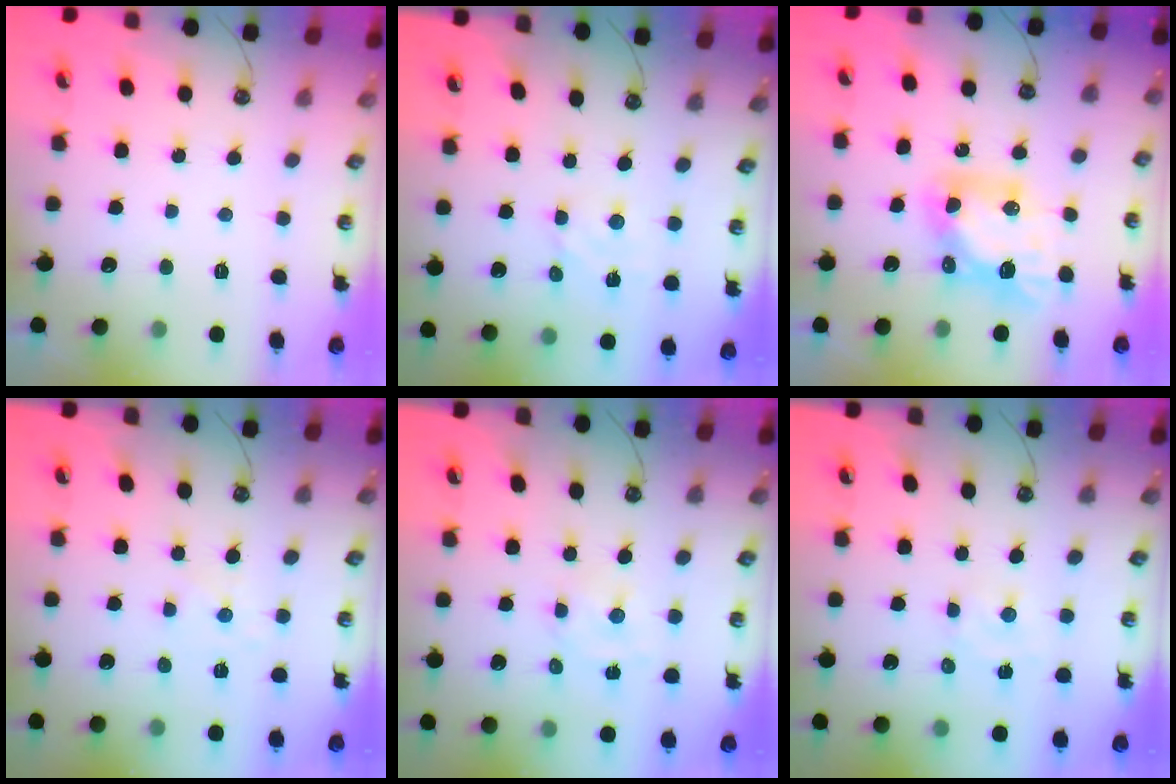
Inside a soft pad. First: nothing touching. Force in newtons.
{"total": 3.1, "press": 3.1, "slide": 0.3}
{"total": 9.2, "press": 9.1, "slide": 1.0}
{"total": 1.9, "press": 1.9, "slide": 0.5}
{"total": 1.8, "press": 1.8, "slide": 0.0}
{"total": 2.3, "press": 2.3, "slide": 0.3}